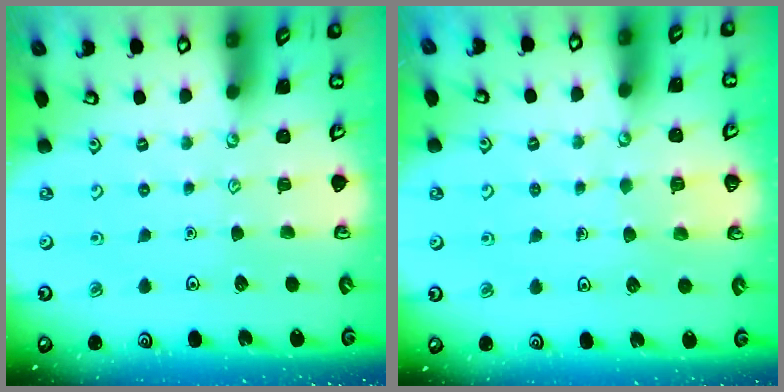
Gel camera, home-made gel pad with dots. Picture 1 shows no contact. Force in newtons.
{"total": 3.3, "press": 3.3, "slide": 0.2}